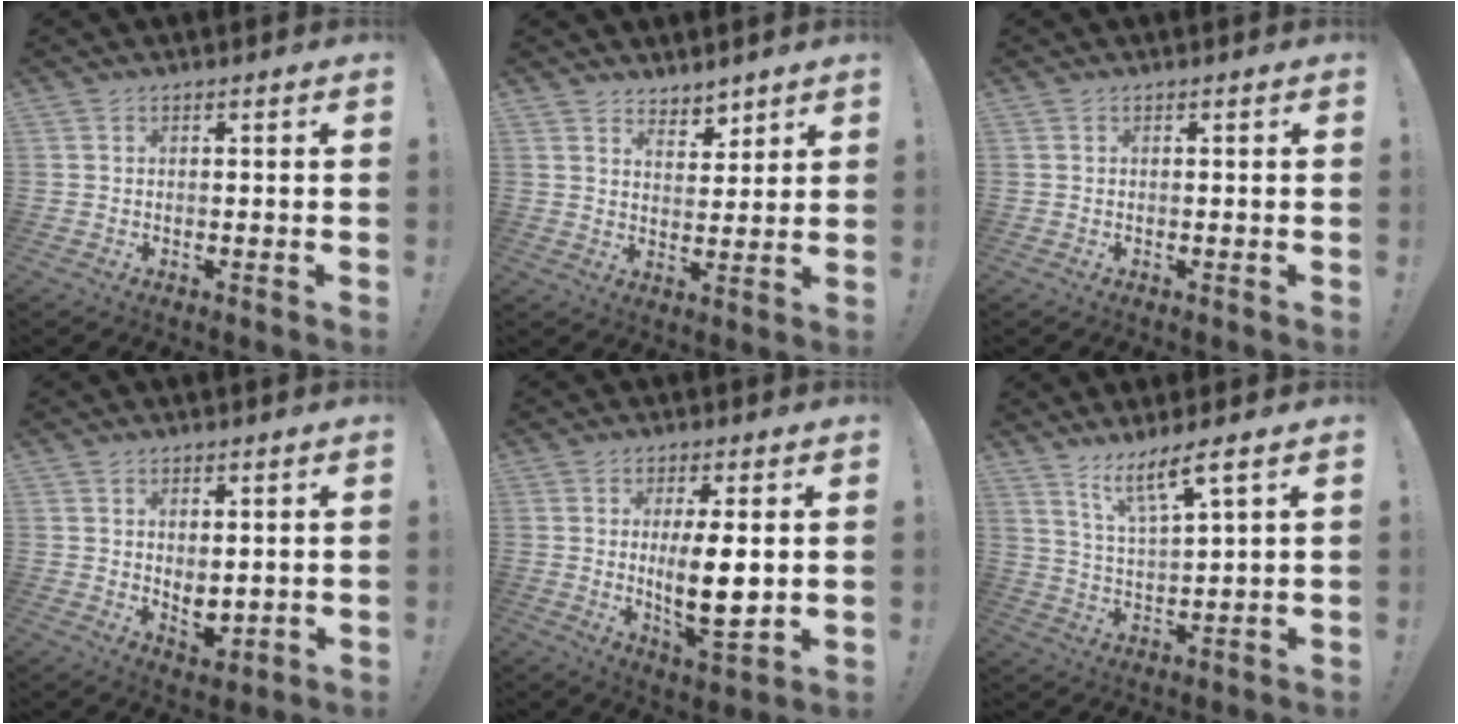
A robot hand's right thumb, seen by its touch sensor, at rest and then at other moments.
{"total": 5.1, "force": [4.3, 2.6, 0.9], "torque": [0.005, -0.043, 0.078]}
{"total": 0.0}
{"total": 4.8, "force": [1.1, 2.9, 3.6], "torque": [-0.036, -0.013, 0.025]}
{"total": 11.6, "force": [0.9, 3.4, 11.0], "torque": [-0.173, -0.024, 0.012]}
{"total": 8.7, "force": [6.3, 1.0, 5.9], "torque": [-0.100, -0.035, 0.106]}